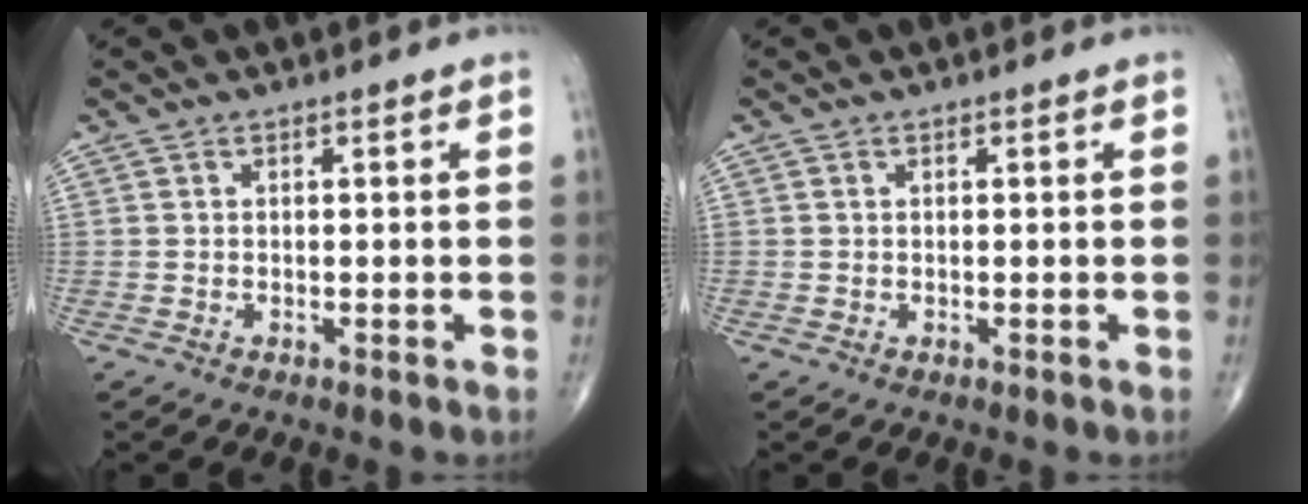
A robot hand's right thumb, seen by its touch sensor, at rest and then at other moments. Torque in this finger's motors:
{"motor_torque": [-0.17, -0.18, 0.17, 0.09, -0.02]}